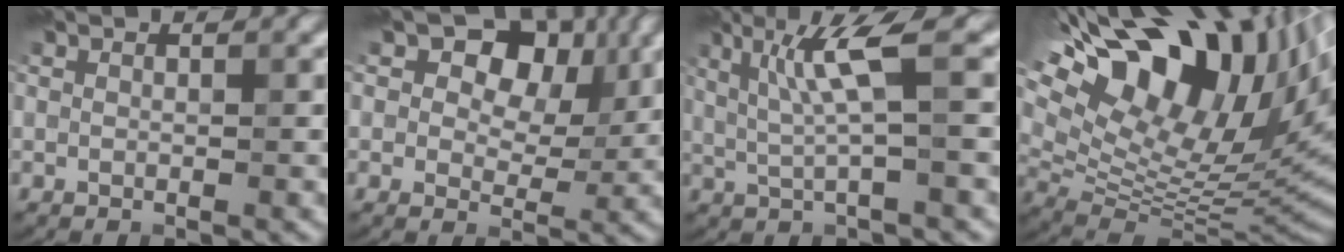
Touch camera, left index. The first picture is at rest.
{"total": 5.8, "force": [2.5, 4.0, 3.4], "torque": [-0.065, 0.005, 0.047]}
{"total": 3.2, "force": [0.0, -0.9, 3.1], "torque": [-0.101, -0.003, 0.035]}
{"total": 17.4, "force": [8.2, 8.6, 12.7], "torque": [-0.220, 0.037, 0.197]}